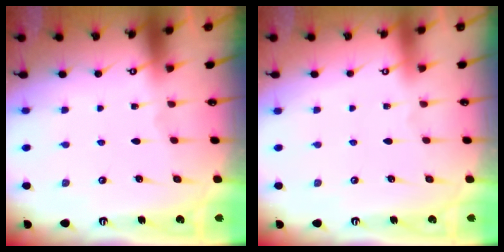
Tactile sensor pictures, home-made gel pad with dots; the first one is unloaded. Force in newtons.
{"total": 3.9, "press": 3.9, "slide": 0.1}